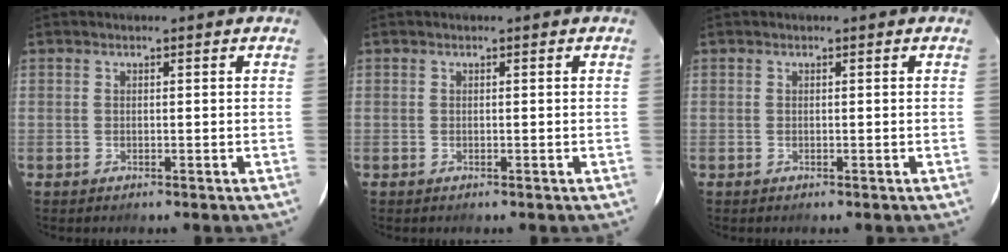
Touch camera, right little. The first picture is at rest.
{"total": 0.0}
{"total": 0.0}